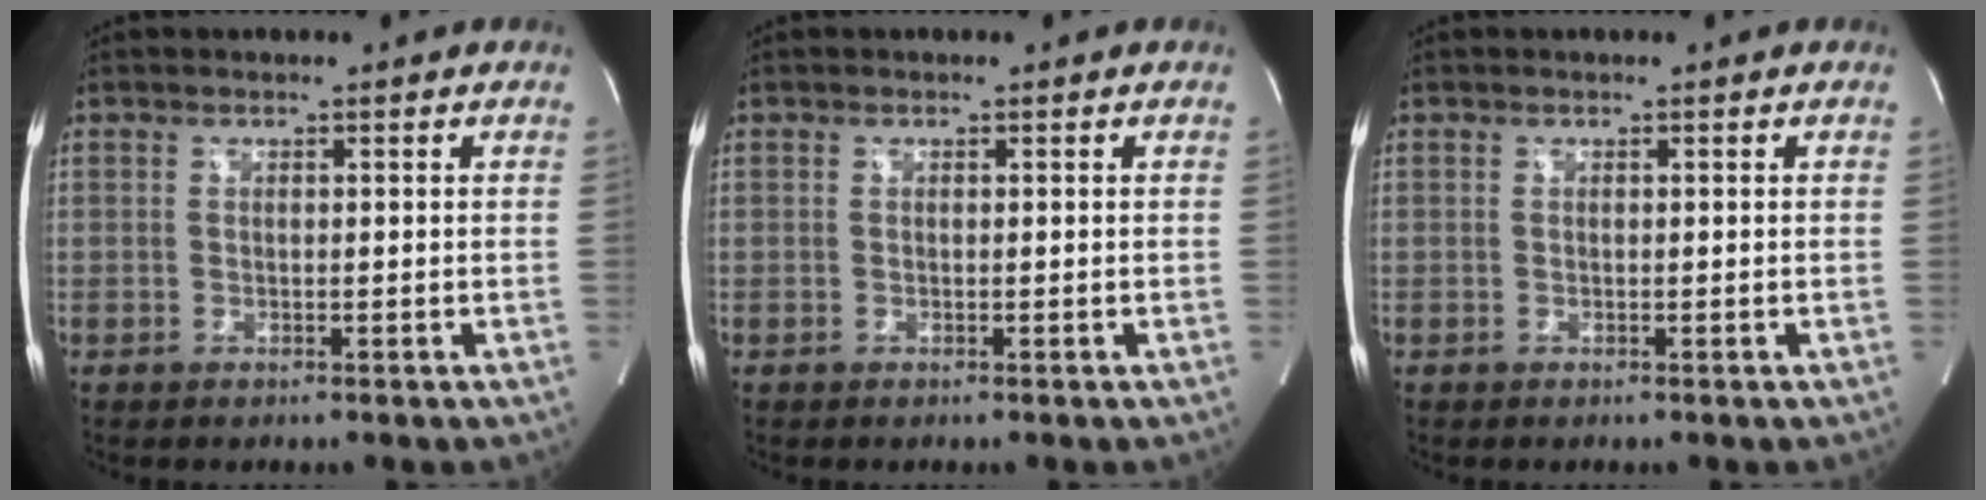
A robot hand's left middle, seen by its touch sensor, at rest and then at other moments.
{"total": 0.0}
{"total": 0.0}